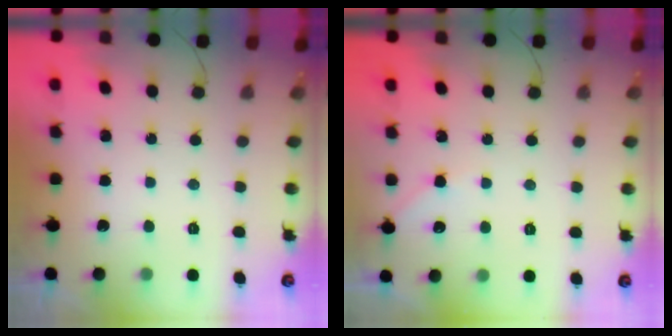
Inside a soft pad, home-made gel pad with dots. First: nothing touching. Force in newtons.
{"total": 3.0, "press": 2.9, "slide": 0.5}